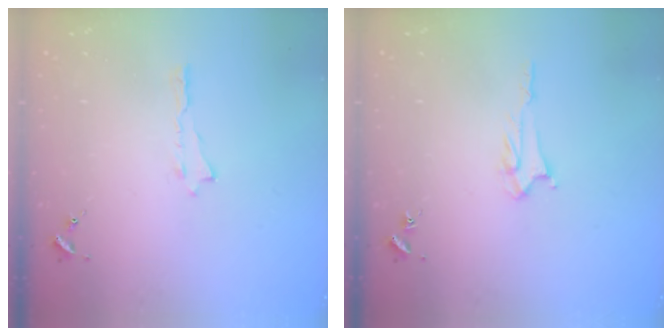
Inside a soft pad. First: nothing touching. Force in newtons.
{"total": 2.6, "press": 2.6, "slide": 0.3}